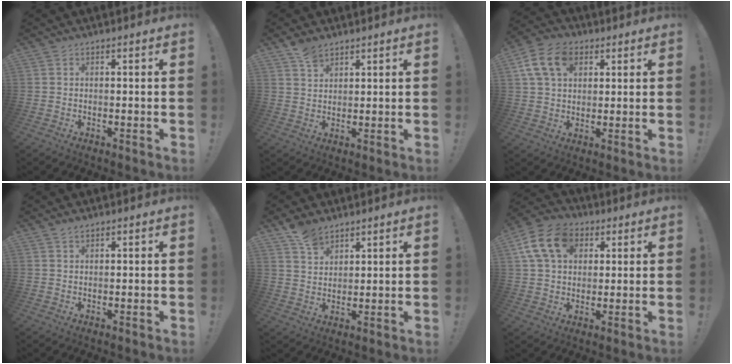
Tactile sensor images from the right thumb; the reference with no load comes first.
{"total": 4.7, "force": [3.8, 2.3, 1.7], "torque": [-0.020, -0.025, 0.070]}
{"total": 12.8, "force": [5.2, 9.1, 7.3], "torque": [-0.134, -0.007, 0.102]}
{"total": 1.4, "force": [1.1, 0.5, 0.7], "torque": [-0.008, -0.003, 0.020]}
{"total": 6.9, "force": [5.6, 3.6, 2.1], "torque": [-0.029, -0.036, 0.105]}
{"total": 15.3, "force": [5.6, 11.4, 8.6], "torque": [-0.147, -0.010, 0.111]}